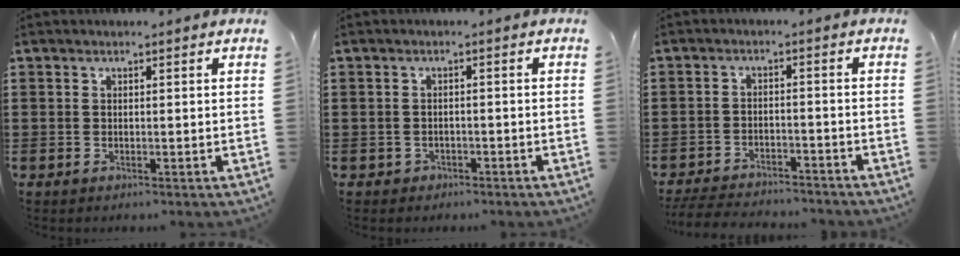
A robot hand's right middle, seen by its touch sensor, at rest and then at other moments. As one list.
[{"total": 1.0, "force": [-0.8, 0.6, 0.1], "torque": [-0.006, 0.002, -0.018]}, {"total": 4.5, "force": [-4.4, 0.6, 0.7], "torque": [-0.017, 0.004, -0.091]}]